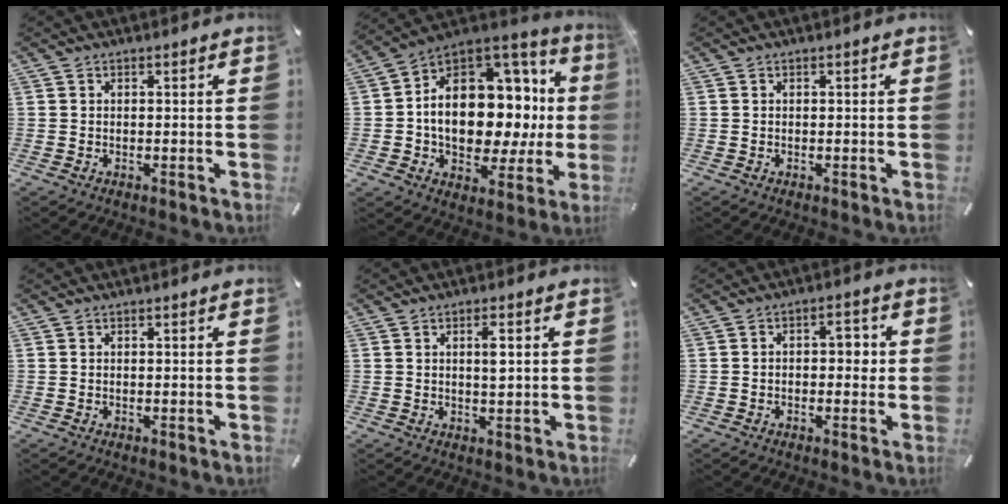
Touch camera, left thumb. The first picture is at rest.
{"total": 19.5, "force": [-0.2, 13.4, 14.1], "torque": [-0.219, -0.032, 0.000]}
{"total": 0.0}
{"total": 0.0}
{"total": 3.3, "force": [0.8, 1.0, 3.1], "torque": [-0.056, 0.002, 0.009]}
{"total": 4.3, "force": [-0.2, 2.6, 3.4], "torque": [-0.050, 0.007, -0.012]}